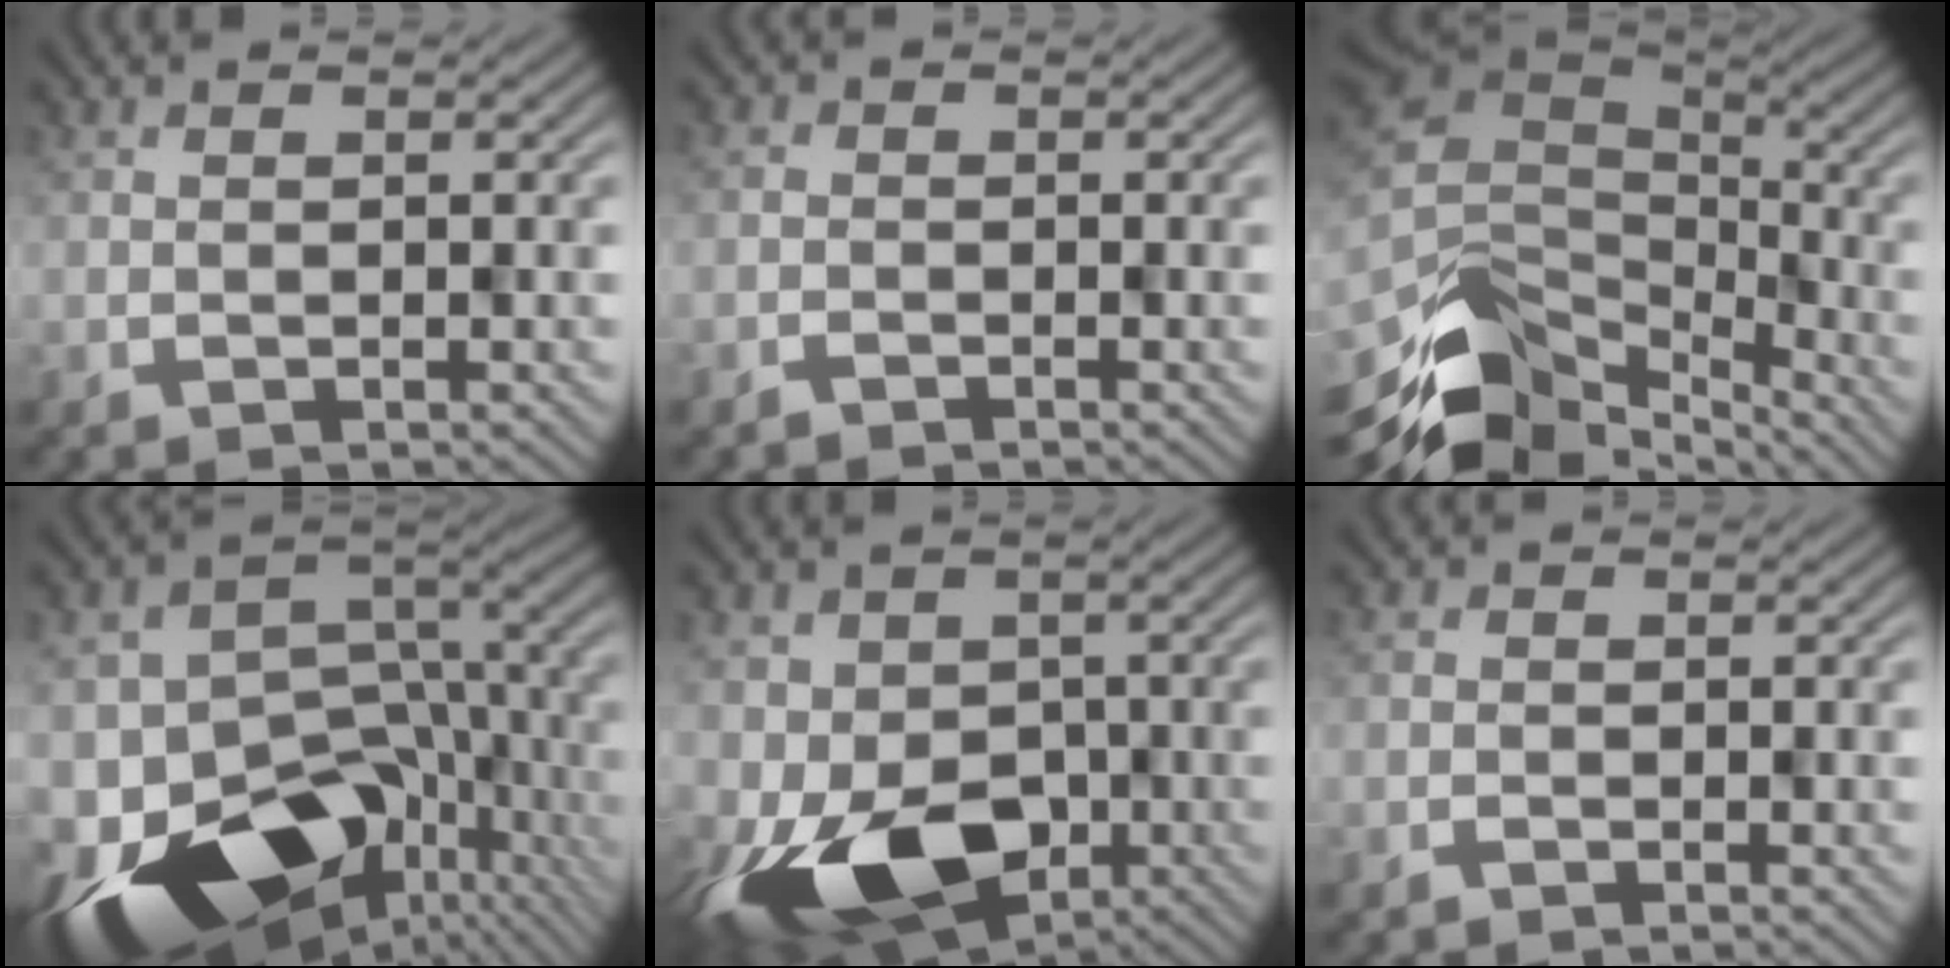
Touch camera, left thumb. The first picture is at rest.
{"total": 1.2, "force": [-0.9, 0.5, -0.5], "torque": [0.014, 0.001, -0.017]}
{"total": 11.0, "force": [-6.2, 5.8, 7.0], "torque": [-0.183, -0.013, -0.107]}
{"total": 16.3, "force": [-7.1, 10.0, 10.8], "torque": [-0.208, -0.031, -0.102]}
{"total": 15.1, "force": [-6.4, 9.4, 10.0], "torque": [-0.181, -0.041, -0.098]}
{"total": 1.0, "force": [-0.8, 0.4, -0.4], "torque": [0.013, 0.001, -0.014]}